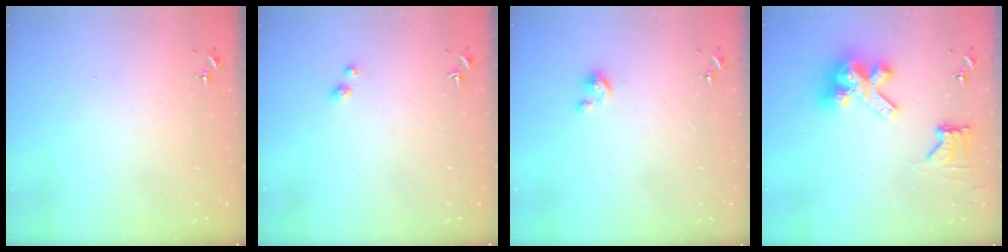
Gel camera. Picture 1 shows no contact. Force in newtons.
{"total": 2.9, "press": 2.9, "slide": 0.2}
{"total": 2.4, "press": 2.4, "slide": 0.2}
{"total": 13.8, "press": 13.7, "slide": 1.8}